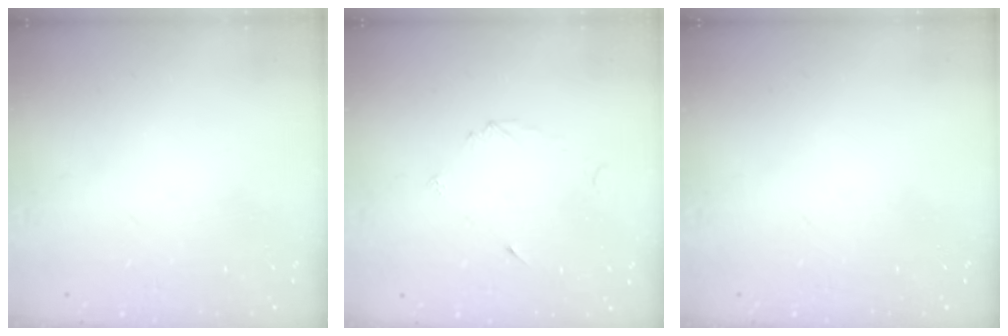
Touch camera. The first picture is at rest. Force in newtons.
{"total": 3.8, "press": 3.7, "slide": 0.4}
{"total": 0.0}